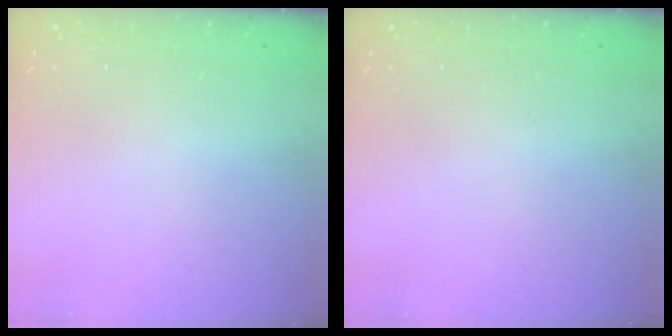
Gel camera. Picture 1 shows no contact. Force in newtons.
{"total": 0.0}